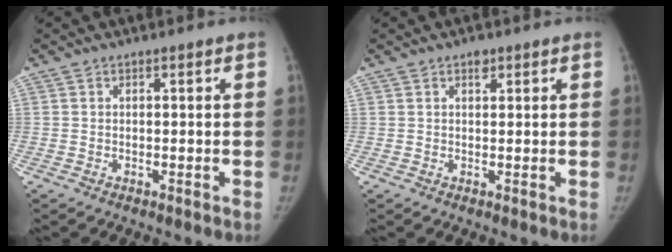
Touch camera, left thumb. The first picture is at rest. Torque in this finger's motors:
{"motor_torque": [0.18, -0.05, 0.84, -0.30, 0.10]}